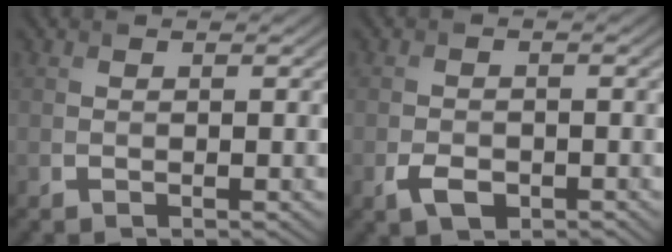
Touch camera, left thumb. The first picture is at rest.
{"total": 2.9, "force": [-1.4, 1.8, 1.7], "torque": [-0.038, -0.007, -0.028]}